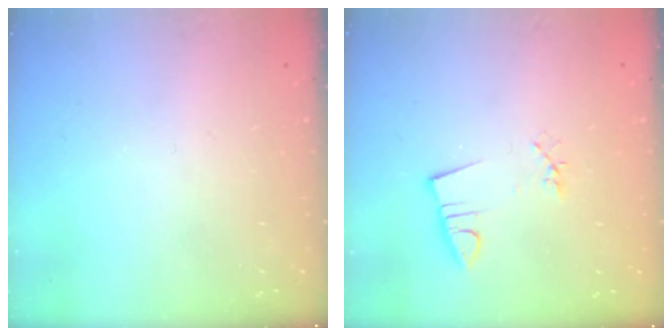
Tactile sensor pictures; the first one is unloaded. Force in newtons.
{"total": 2.9, "press": 1.6, "slide": 2.4}